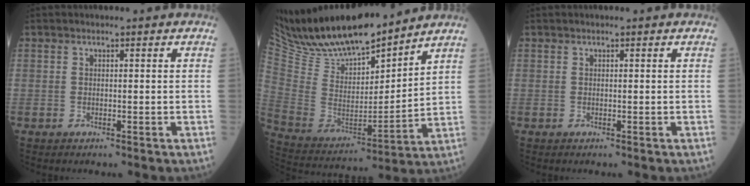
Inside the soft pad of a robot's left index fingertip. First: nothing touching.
{"total": 21.5, "force": [19.2, 4.4, 8.6], "torque": [-0.173, -0.007, 0.345]}
{"total": 0.0}